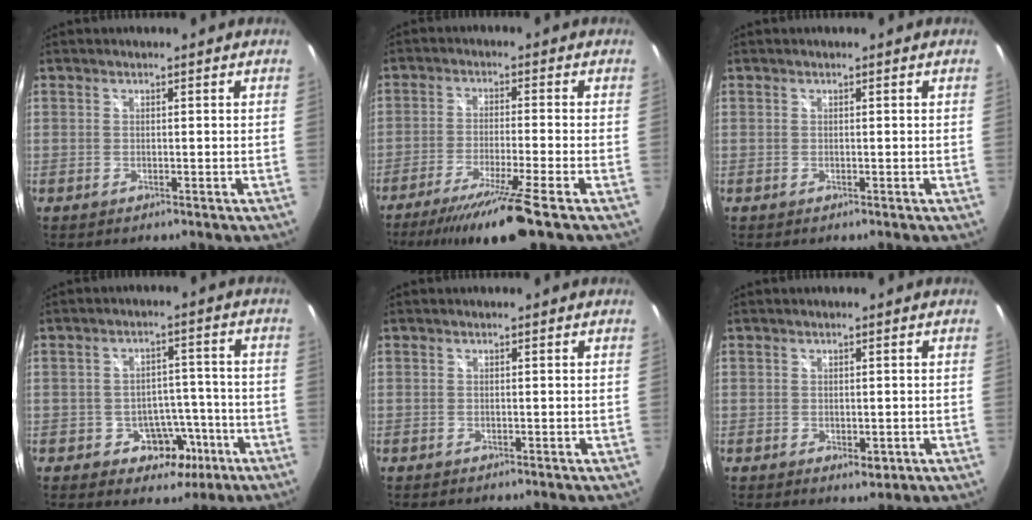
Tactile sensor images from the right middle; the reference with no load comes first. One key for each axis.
{"total": 12.5, "fx": -9.5, "fy": -1.0, "fz": 8.2, "tx": -0.168, "ty": -0.035, "tz": -0.157}
{"total": 0.0}
{"total": 7.4, "fx": -3.5, "fy": 5.8, "fz": 2.9, "tx": -0.053, "ty": 0.025, "tz": -0.032}
{"total": 0.0}
{"total": 1.9, "fx": -0.4, "fy": 1.4, "fz": 1.2, "tx": -0.018, "ty": -0.006, "tz": -0.006}